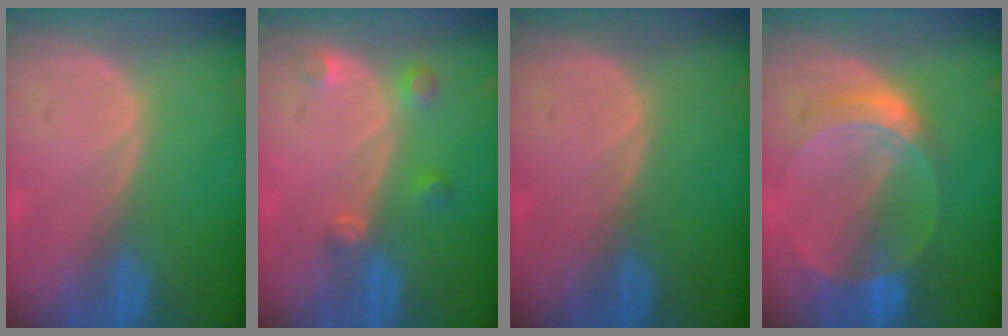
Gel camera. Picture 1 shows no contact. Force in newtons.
{"total": 3.0, "press": 2.9, "slide": 1.0}
{"total": 0.0}
{"total": 6.8, "press": 6.0, "slide": 3.2}